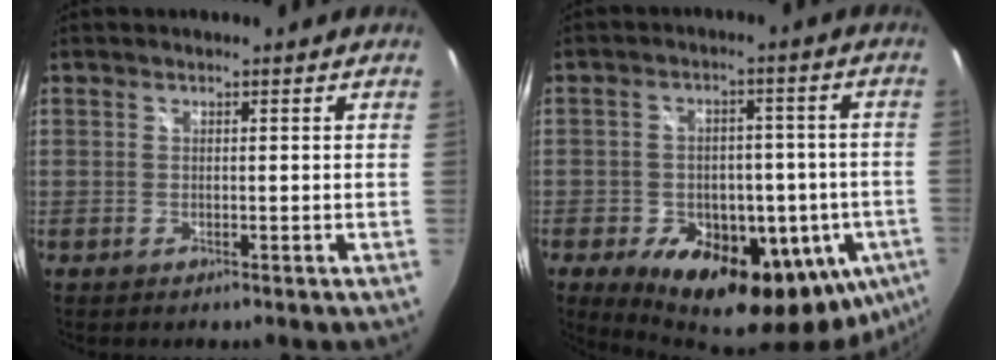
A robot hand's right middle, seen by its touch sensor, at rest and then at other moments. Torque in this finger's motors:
{"motor_torque": [0.43, -0.35, 0.60, 0.16]}